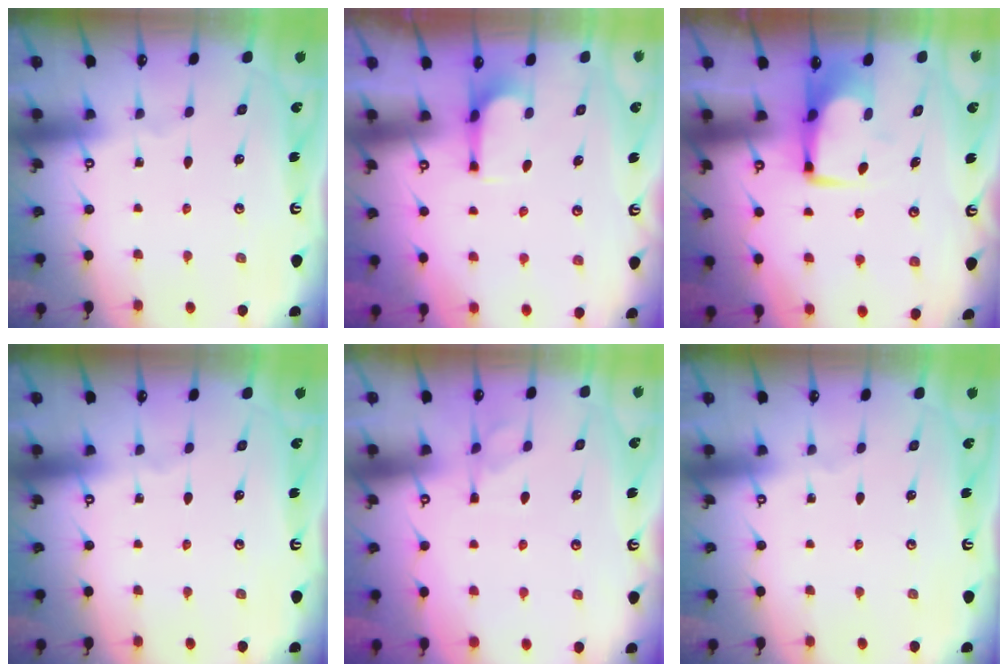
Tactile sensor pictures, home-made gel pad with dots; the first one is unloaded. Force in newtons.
{"total": 1.2, "press": 0.7, "slide": 1.0}
{"total": 6.4, "press": 6.3, "slide": 0.7}
{"total": 0.0}
{"total": 1.4, "press": 0.9, "slide": 1.0}
{"total": 0.0}